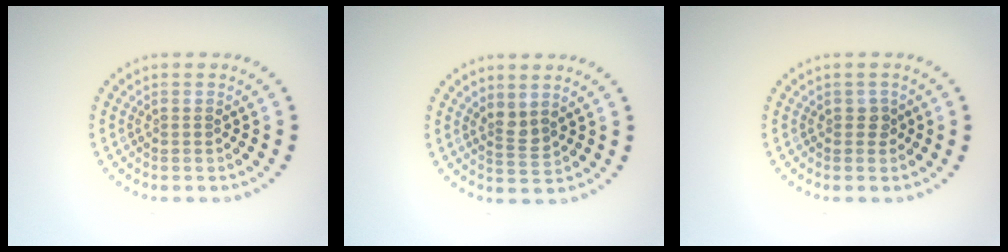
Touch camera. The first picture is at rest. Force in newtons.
{"total": 1.7, "press": 1.3, "slide": 1.2}
{"total": 1.0, "press": 0.9, "slide": 0.4}